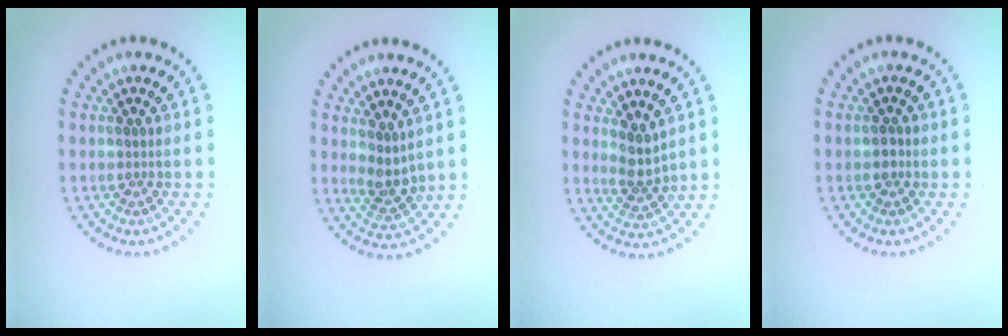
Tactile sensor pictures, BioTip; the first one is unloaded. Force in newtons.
{"total": 2.1, "press": 1.8, "slide": 1.2}
{"total": 2.2, "press": 1.8, "slide": 1.3}
{"total": 1.1, "press": 1.0, "slide": 0.3}